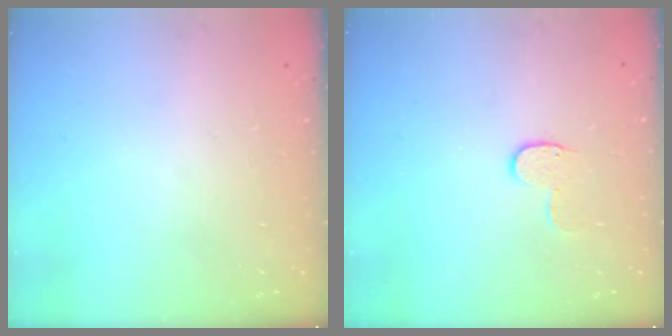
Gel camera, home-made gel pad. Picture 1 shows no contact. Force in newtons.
{"total": 6.0, "press": 6.0, "slide": 0.6}